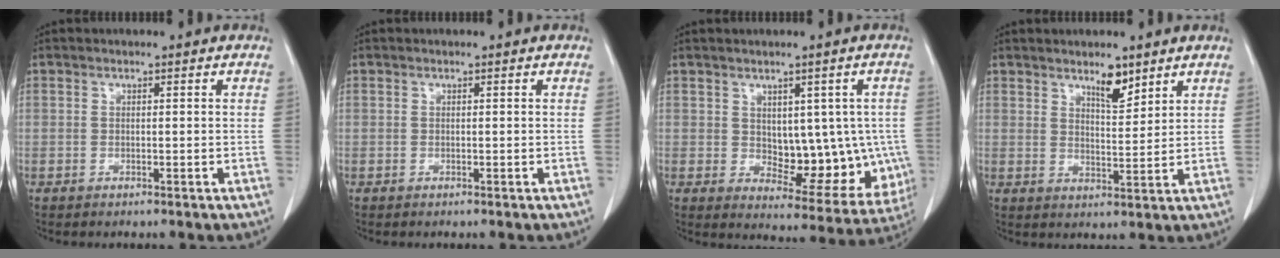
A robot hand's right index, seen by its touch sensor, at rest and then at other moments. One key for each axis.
{"total": 0.0}
{"total": 11.9, "fx": 0.2, "fy": 6.5, "fz": 10.0, "tx": -0.111, "ty": 0.006, "tz": 0.026}
{"total": 4.3, "fx": 3.3, "fy": 1.1, "fz": 2.6, "tx": -0.046, "ty": -0.006, "tz": 0.057}